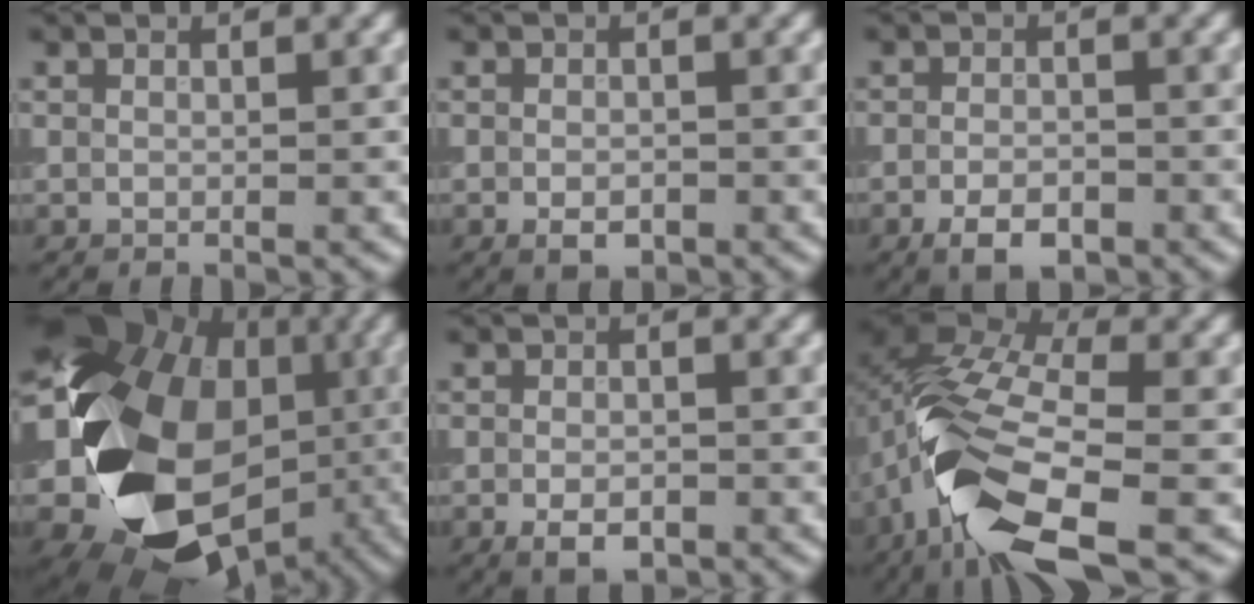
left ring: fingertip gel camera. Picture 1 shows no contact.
{"total": 1.8, "force": [-0.8, 1.1, 1.2], "torque": [-0.020, -0.002, -0.015]}
{"total": 3.0, "force": [-1.6, 1.5, 2.1], "torque": [-0.035, -0.002, -0.032]}
{"total": 18.8, "force": [-3.7, 14.4, 11.6], "torque": [-0.227, -0.028, -0.059]}
{"total": 2.5, "force": [-1.1, 1.3, 1.8], "torque": [-0.031, -0.004, -0.019]}
{"total": 11.7, "force": [-4.5, 5.2, 9.5], "torque": [-0.191, -0.007, -0.089]}